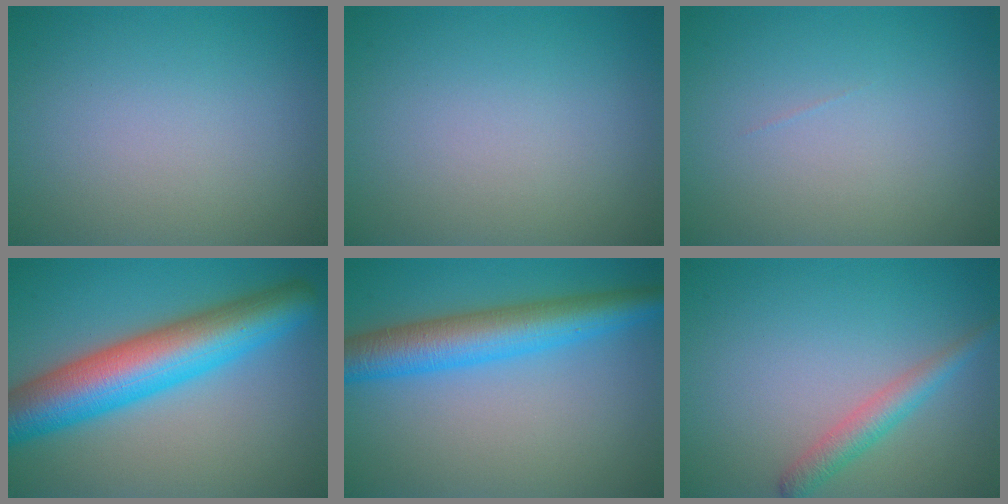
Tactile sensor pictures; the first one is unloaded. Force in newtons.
{"total": 0.0}
{"total": 0.0}
{"total": 10.1, "press": 10.1, "slide": 0.2}
{"total": 6.7, "press": 6.7, "slide": 0.1}
{"total": 2.5, "press": 2.5, "slide": 0.1}